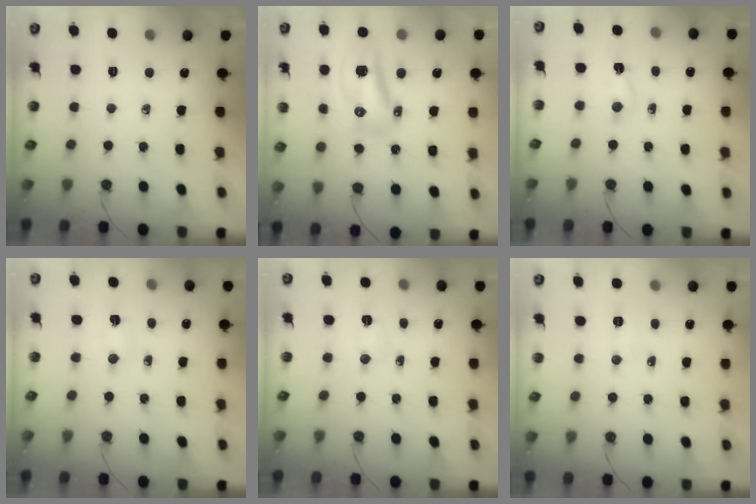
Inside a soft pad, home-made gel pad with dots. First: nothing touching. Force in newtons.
{"total": 11.0, "press": 11.0, "slide": 0.7}
{"total": 3.8, "press": 3.8, "slide": 0.6}
{"total": 12.3, "press": 2.8, "slide": 11.9}
{"total": 2.2, "press": 2.2, "slide": 0.2}
{"total": 16.7, "press": 4.8, "slide": 16.0}